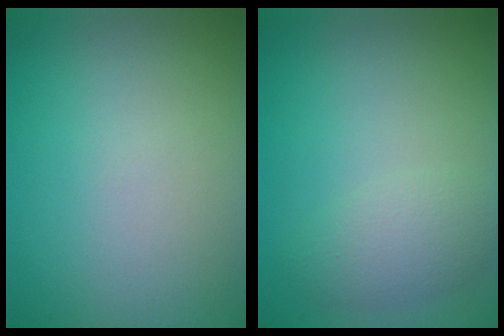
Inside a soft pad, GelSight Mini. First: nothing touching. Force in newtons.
{"total": 2.6, "press": 2.6, "slide": 0.1}